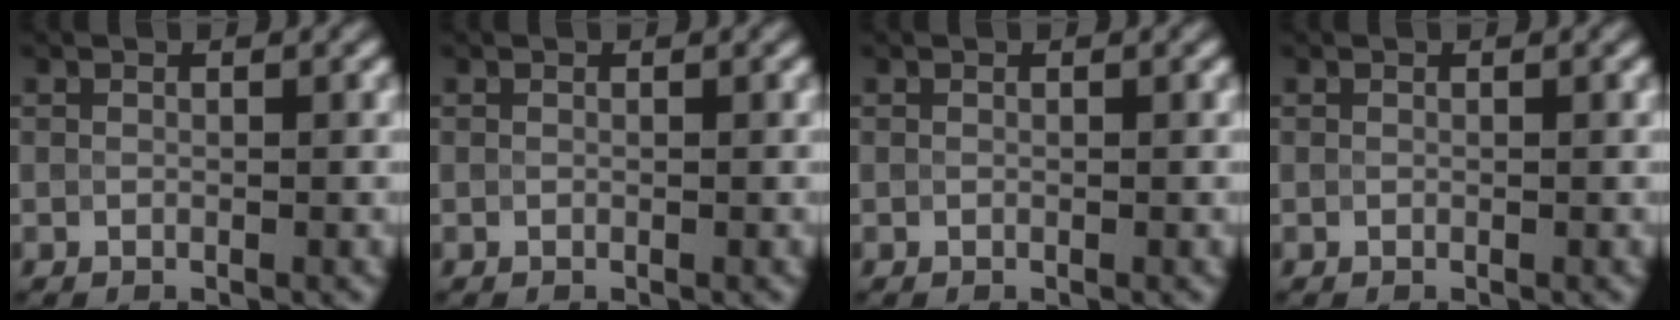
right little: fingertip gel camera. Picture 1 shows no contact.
{"total": 0.0}
{"total": 0.0}
{"total": 0.0}